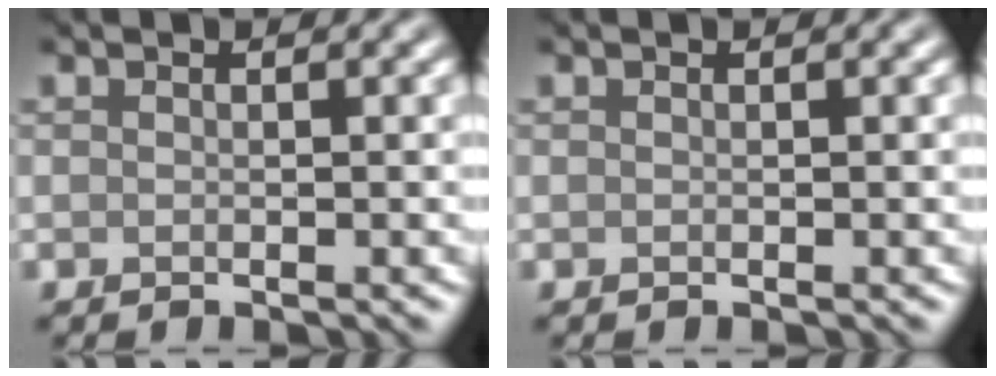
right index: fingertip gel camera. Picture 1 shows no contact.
{"total": 0.0}